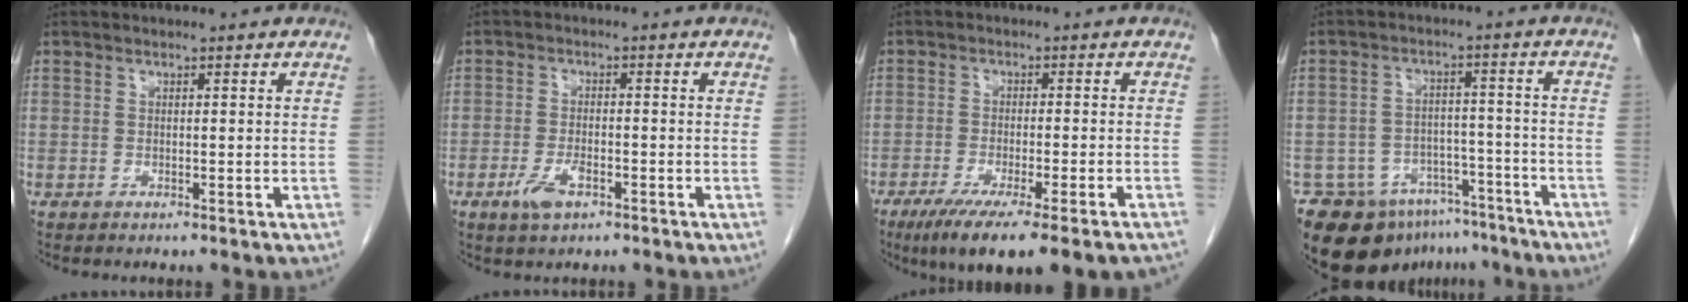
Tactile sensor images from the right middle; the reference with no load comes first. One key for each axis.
{"total": 3.8, "fx": -2.0, "fy": 1.4, "fz": 2.9, "tx": -0.061, "ty": -0.001, "tz": -0.033}
{"total": 14.8, "fx": -11.2, "fy": 1.1, "fz": 9.6, "tx": -0.111, "ty": -0.031, "tz": -0.167}
{"total": 13.3, "fx": -9.9, "fy": 8.0, "fz": 3.6, "tx": -0.061, "ty": 0.028, "tz": -0.137}